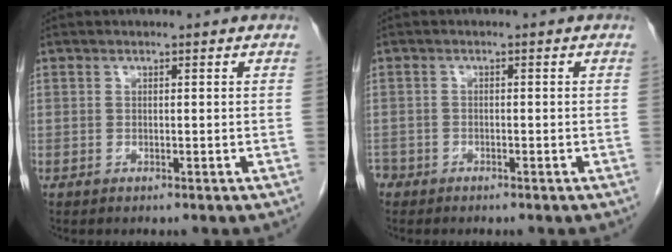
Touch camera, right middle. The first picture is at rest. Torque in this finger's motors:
{"motor_torque": [0.55, -0.59, 0.31, 0.00]}